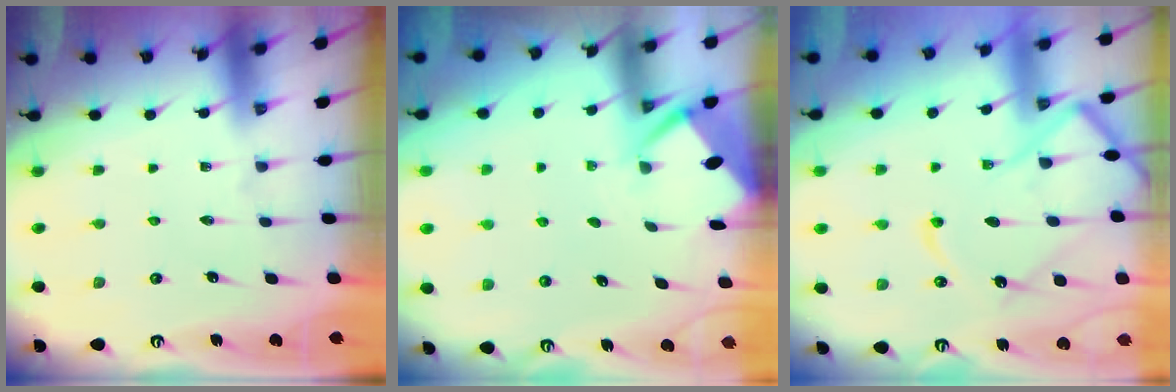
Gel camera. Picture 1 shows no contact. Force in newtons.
{"total": 2.9, "press": 2.9, "slide": 0.4}
{"total": 13.0, "press": 12.9, "slide": 1.0}